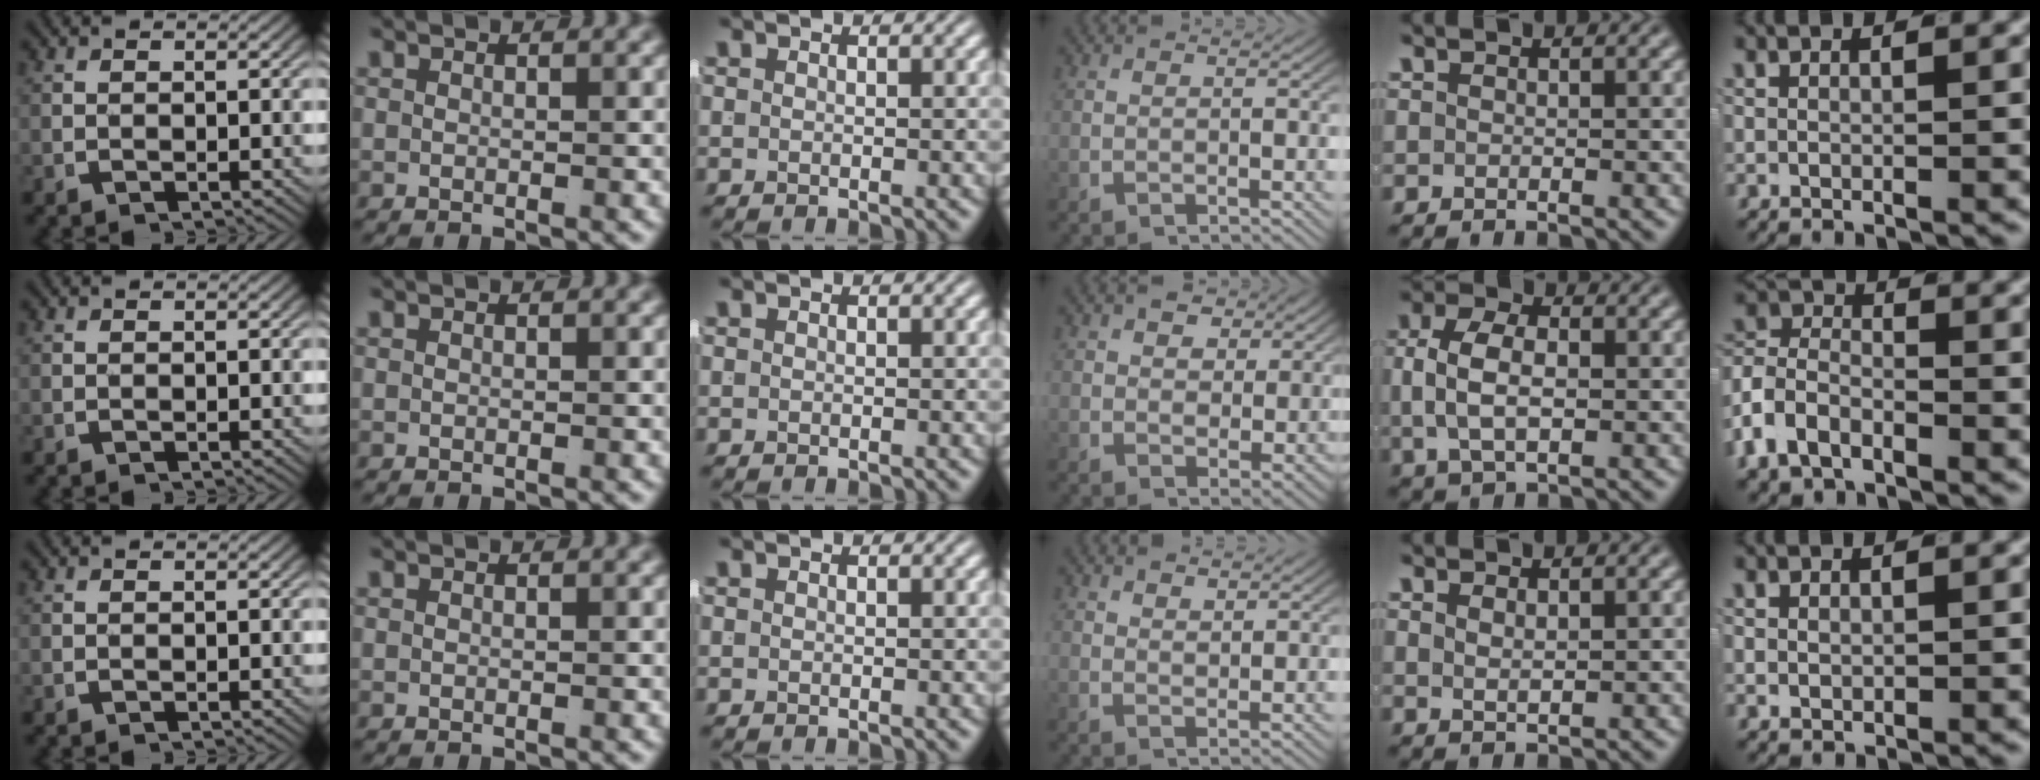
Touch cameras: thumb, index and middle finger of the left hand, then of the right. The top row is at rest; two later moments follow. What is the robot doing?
{"motion": "lift_and_place", "object": "shorts"}